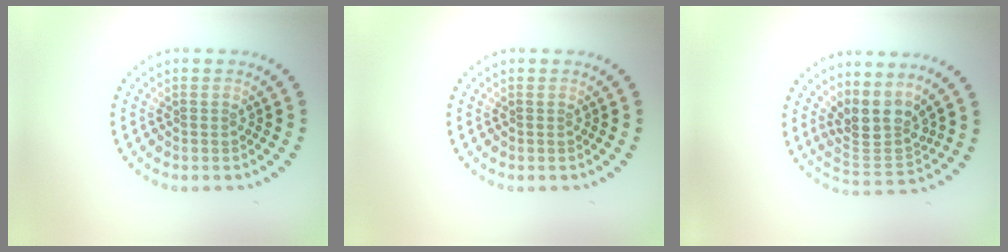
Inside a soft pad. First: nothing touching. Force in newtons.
{"total": 0.0}
{"total": 3.8, "press": 2.8, "slide": 2.5}